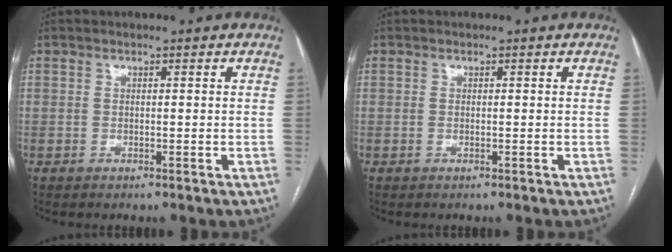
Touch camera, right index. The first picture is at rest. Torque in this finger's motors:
{"motor_torque": [0.33, 0.06, 0.12, 0.00]}